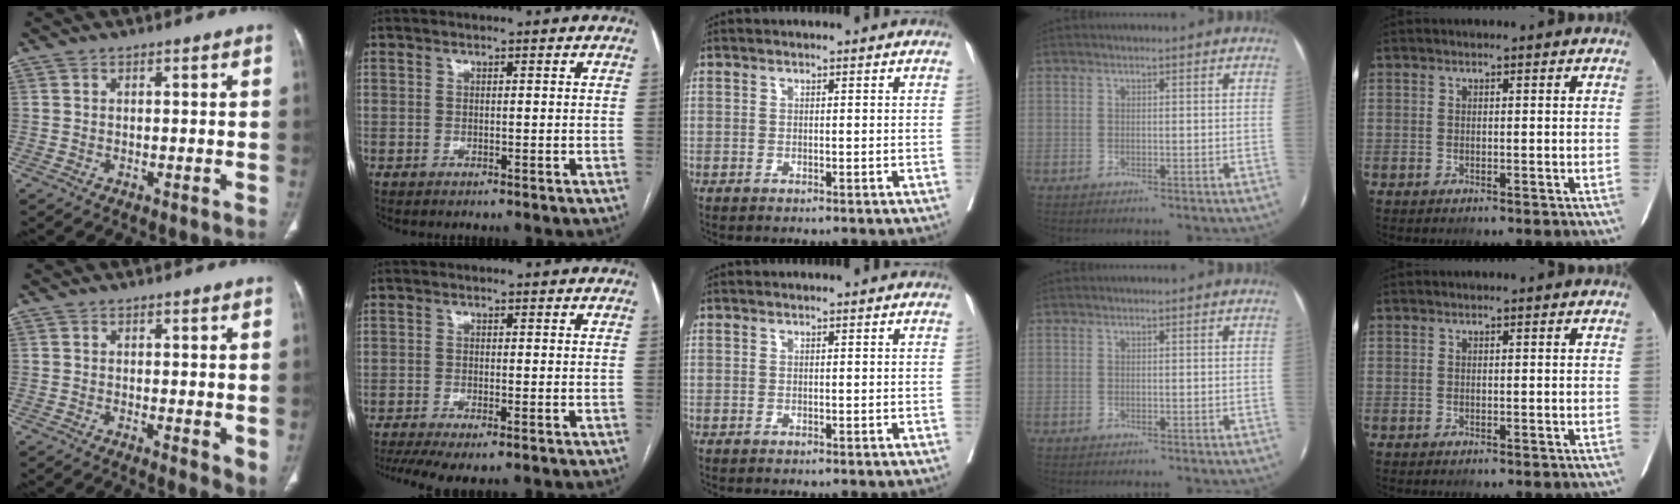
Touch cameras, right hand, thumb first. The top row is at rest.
{"thumb": {"total": 4.1, "force": [0.4, 1.6, 3.7], "torque": [-0.048, -0.014, 0.006]}, "index": {"total": 6.7, "force": [-4.5, 1.5, 4.7], "torque": [-0.080, -0.014, -0.077]}}